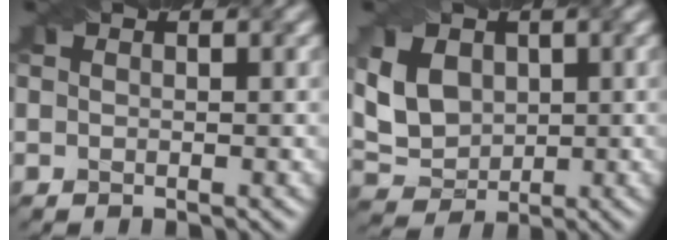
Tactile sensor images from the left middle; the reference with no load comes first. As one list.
[{"total": 4.6, "force": [0.8, 3.6, 2.8], "torque": [-0.069, 0.003, 0.016]}]